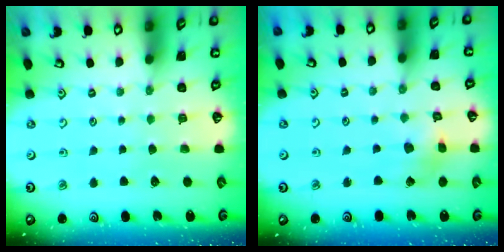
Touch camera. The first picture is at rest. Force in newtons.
{"total": 4.5, "press": 4.4, "slide": 0.6}